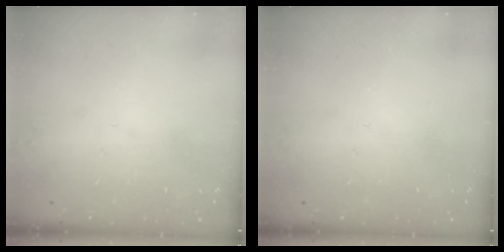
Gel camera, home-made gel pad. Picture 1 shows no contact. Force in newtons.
{"total": 0.0}